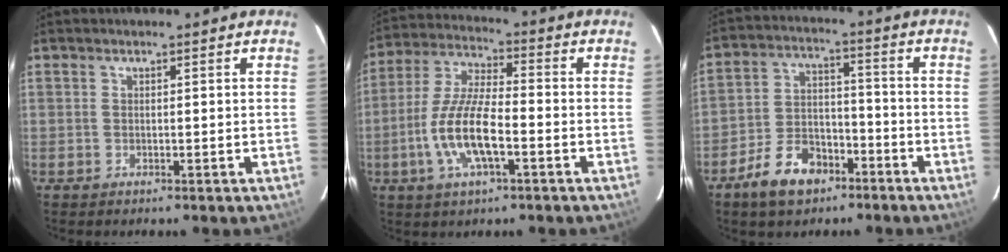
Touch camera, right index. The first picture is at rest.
{"total": 12.2, "force": [-4.1, 3.8, 10.9], "torque": [-0.232, -0.004, -0.077]}
{"total": 10.5, "force": [-6.8, 6.0, 5.3], "torque": [-0.115, 0.019, -0.112]}